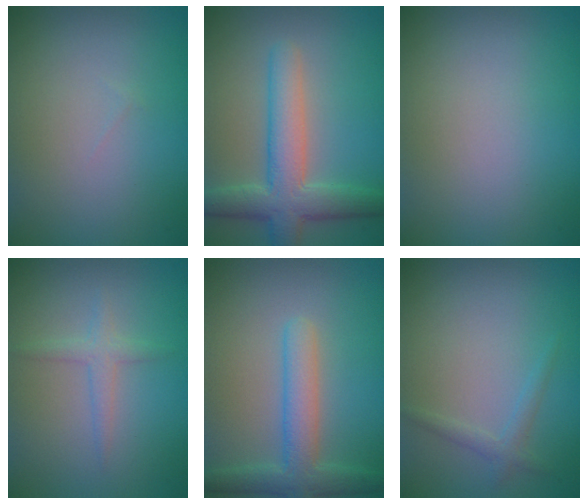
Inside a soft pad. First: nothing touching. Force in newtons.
{"total": 5.7, "press": 5.7, "slide": 0.2}
{"total": 0.0}
{"total": 1.5, "press": 1.5, "slide": 0.1}
{"total": 3.9, "press": 3.9, "slide": 0.4}
{"total": 1.2, "press": 1.2, "slide": 0.0}